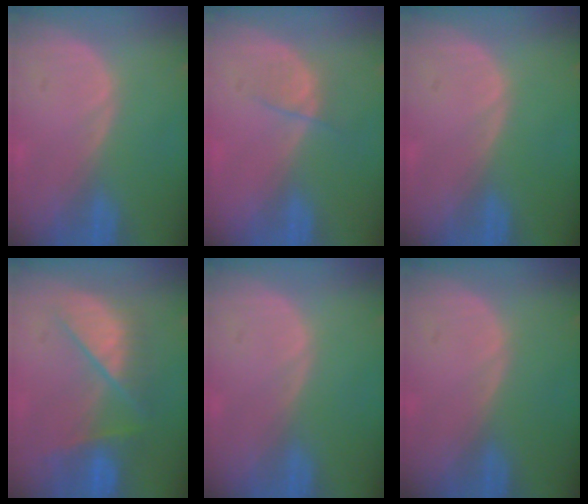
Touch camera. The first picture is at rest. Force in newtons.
{"total": 2.5, "press": 2.3, "slide": 0.9}
{"total": 0.0}
{"total": 7.8, "press": 7.8, "slide": 0.3}
{"total": 0.0}
{"total": 0.0}